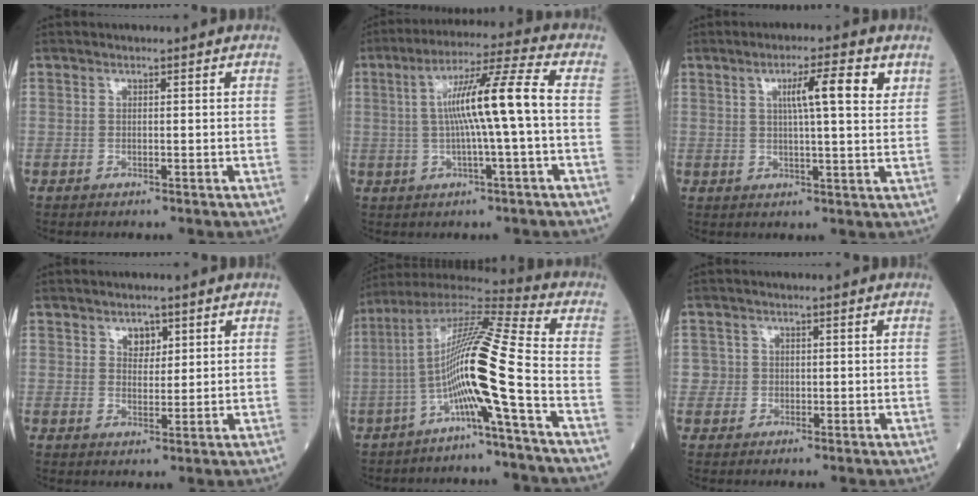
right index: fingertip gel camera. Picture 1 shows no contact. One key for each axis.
{"total": 10.9, "fx": 0.1, "fy": -0.7, "fz": 10.9, "tx": -0.192, "ty": 0.019, "tz": 0.000}
{"total": 7.0, "fx": 2.9, "fy": 0.5, "fz": 6.4, "tx": -0.100, "ty": 0.008, "tz": 0.041}
{"total": 2.6, "fx": 1.5, "fy": 1.7, "fz": 1.4, "tx": -0.017, "ty": 0.000, "tz": 0.025}
{"total": 13.9, "fx": -4.3, "fy": -1.4, "fz": 13.1, "tx": -0.247, "ty": 0.017, "tz": -0.091}
{"total": 1.7, "fx": -0.1, "fy": 1.7, "fz": -0.2, "tx": 0.017, "ty": 0.007, "tz": -0.006}